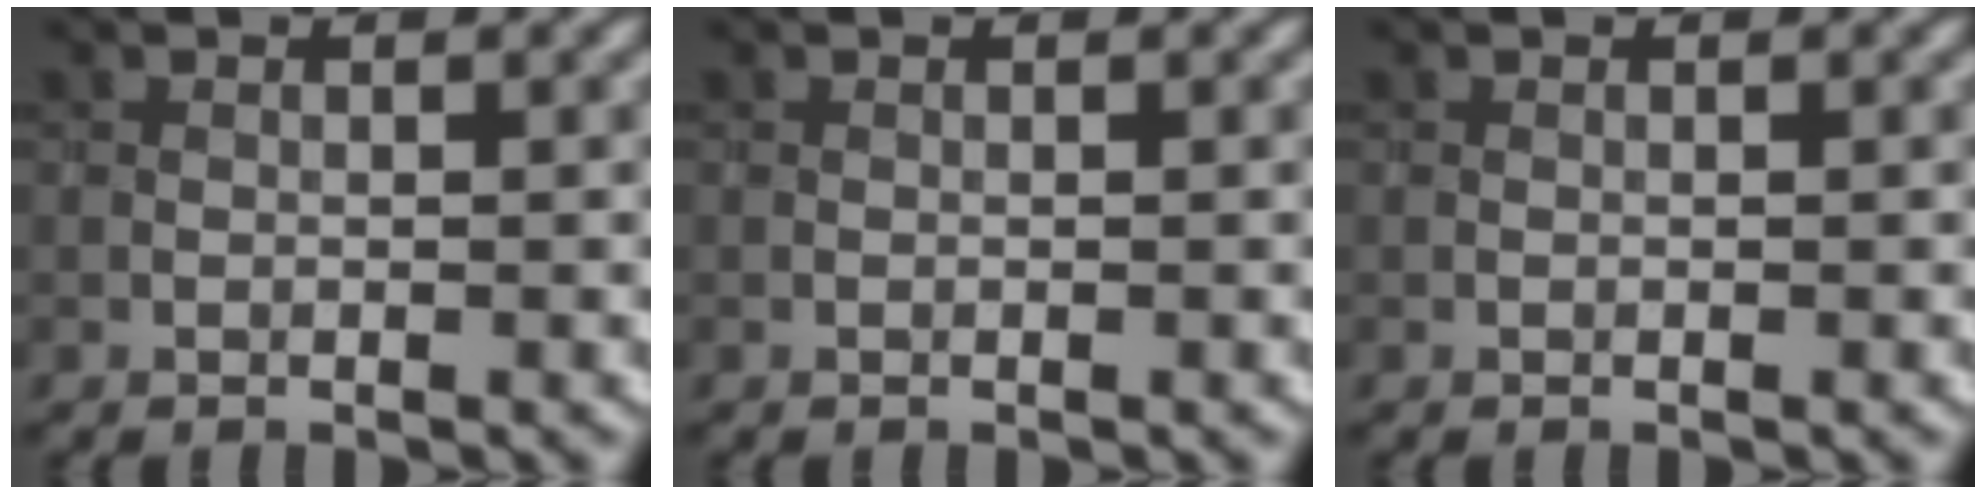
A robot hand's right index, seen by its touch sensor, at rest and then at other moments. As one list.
[{"total": 0.0}, {"total": 0.0}]